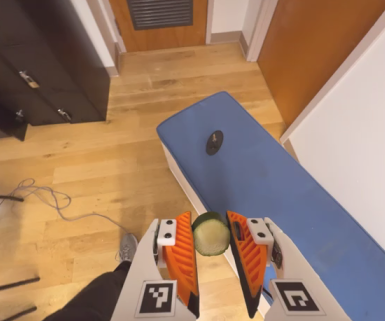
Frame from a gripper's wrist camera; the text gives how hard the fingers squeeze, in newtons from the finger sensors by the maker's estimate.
{"total": 9.3, "left": 9.5, "right": 9.1}